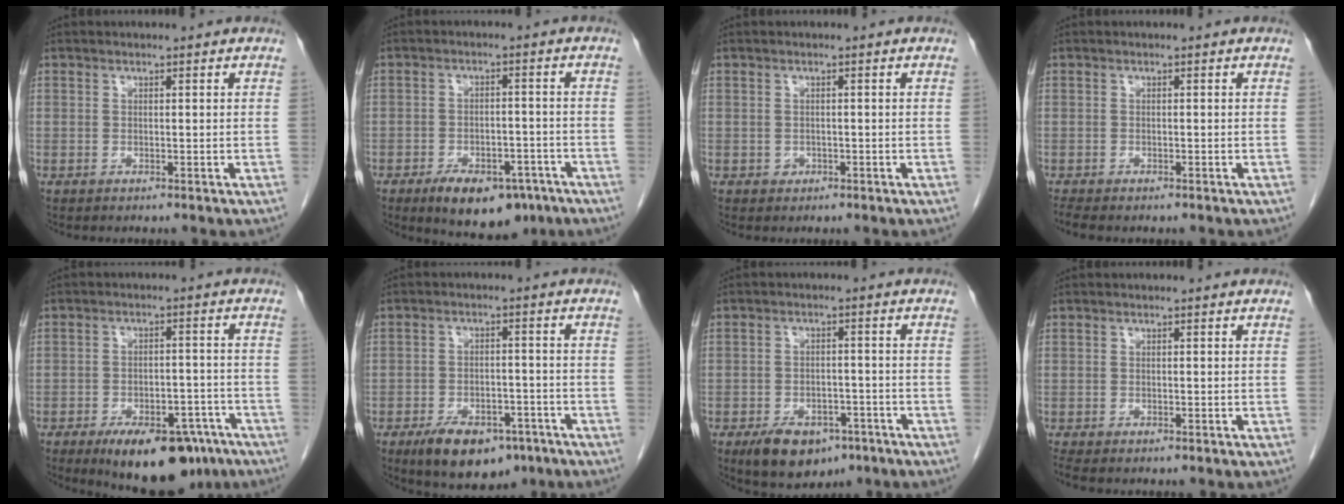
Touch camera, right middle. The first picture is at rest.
{"total": 11.0, "force": [-7.3, 5.3, 6.3], "torque": [-0.084, 0.002, -0.104]}
{"total": 0.9, "force": [-0.4, 0.8, 0.2], "torque": [-0.002, 0.003, -0.004]}
{"total": 2.2, "force": [-1.9, 0.5, 1.1], "torque": [-0.027, -0.010, -0.026]}
{"total": 14.4, "force": [-10.0, 6.1, 8.4], "torque": [-0.095, 0.008, -0.143]}
{"total": 10.4, "force": [-6.8, 5.1, 6.0], "torque": [-0.092, -0.004, -0.101]}
{"total": 8.8, "force": [-5.6, 4.8, 4.6], "torque": [-0.073, -0.001, -0.080]}
{"total": 1.7, "force": [-1.4, 0.4, 0.8], "torque": [-0.019, -0.008, -0.020]}